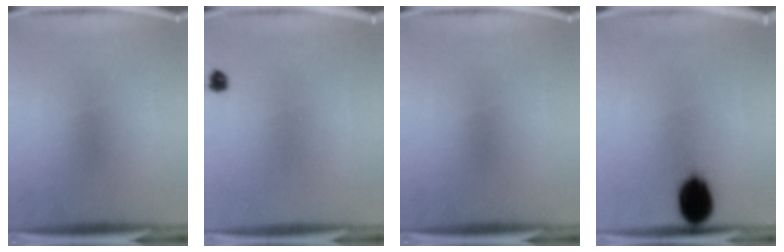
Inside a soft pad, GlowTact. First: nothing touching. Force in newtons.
{"total": 1.4}
{"total": 0.0}
{"total": 11.1}